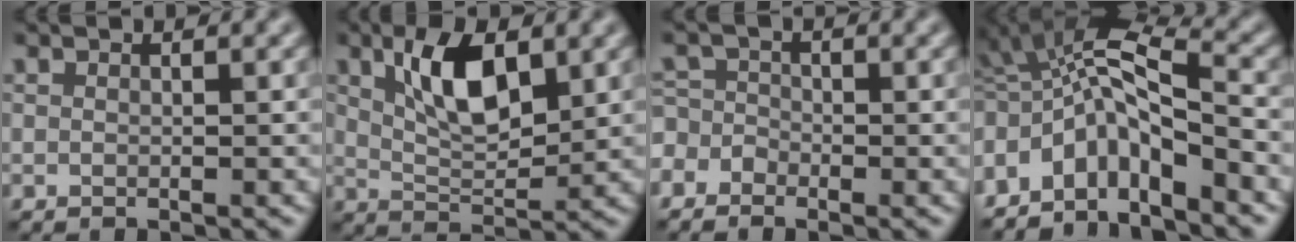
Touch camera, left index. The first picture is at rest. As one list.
[{"total": 5.8, "force": [1.9, 2.7, 4.7], "torque": [-0.090, 0.003, 0.035]}, {"total": 2.5, "force": [-1.7, 1.8, 0.6], "torque": [-0.008, 0.010, -0.034]}, {"total": 8.0, "force": [-3.3, 3.2, 6.6], "torque": [-0.127, 0.015, -0.077]}]